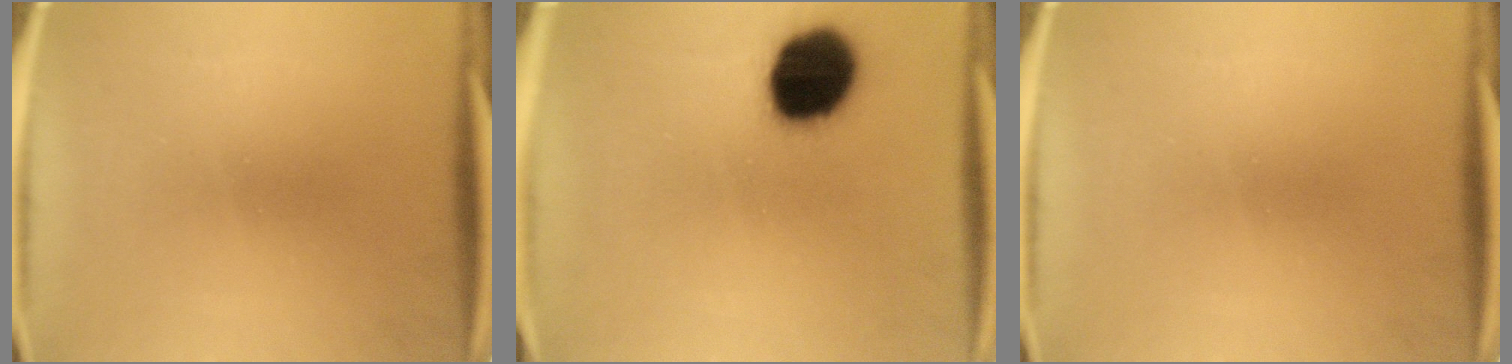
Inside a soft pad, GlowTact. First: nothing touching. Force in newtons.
{"total": 17.9}
{"total": 0.0}